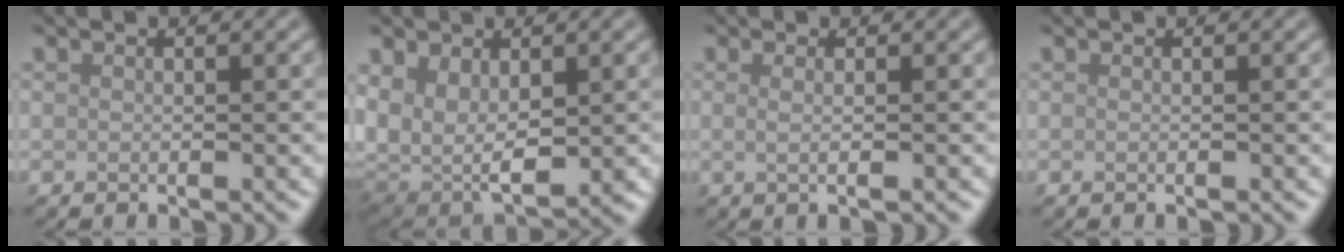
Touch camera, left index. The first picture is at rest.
{"total": 7.9, "force": [0.3, 5.5, 5.6], "torque": [-0.139, -0.024, 0.018]}
{"total": 2.1, "force": [0.3, 0.8, 1.9], "torque": [-0.022, -0.002, -0.018]}
{"total": 0.0}